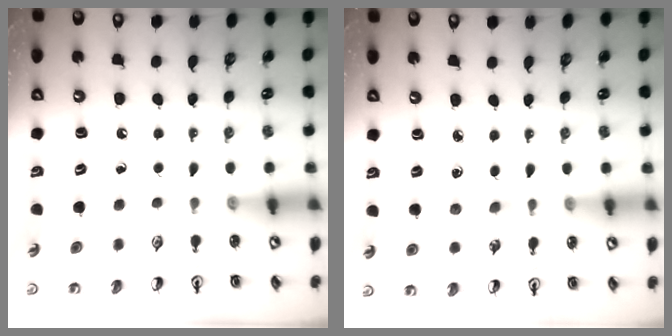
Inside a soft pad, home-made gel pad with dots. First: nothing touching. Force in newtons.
{"total": 2.8, "press": 2.7, "slide": 0.4}